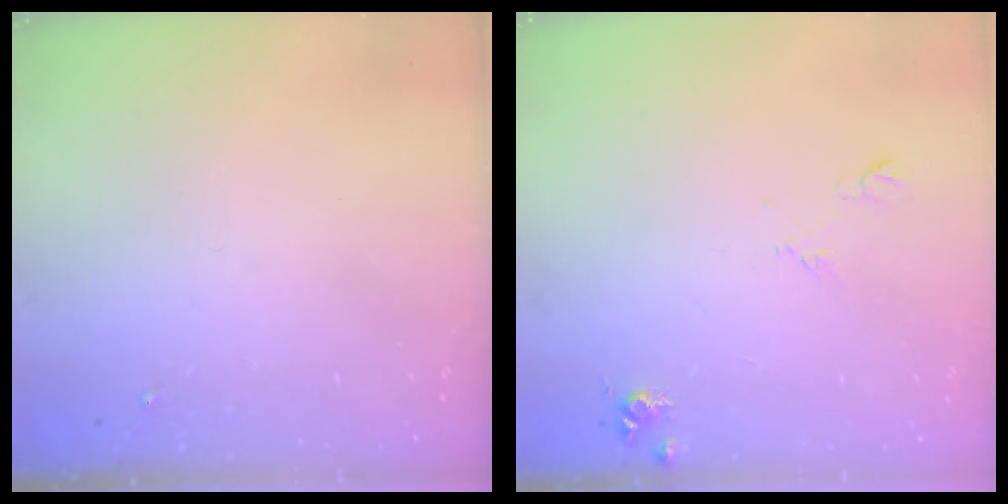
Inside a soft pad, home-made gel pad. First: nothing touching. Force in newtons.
{"total": 8.2, "press": 8.2, "slide": 0.8}